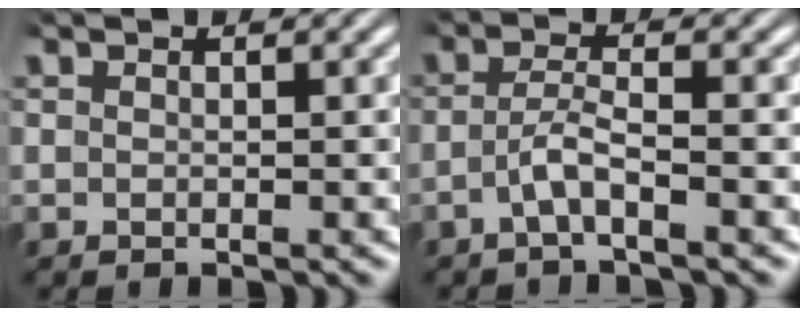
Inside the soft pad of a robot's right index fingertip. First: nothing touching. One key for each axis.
{"total": 2.7, "fx": -1.9, "fy": 0.3, "fz": 1.9, "tx": -0.041, "ty": -0.003, "tz": -0.035}